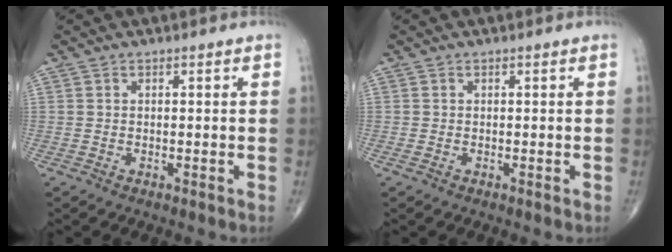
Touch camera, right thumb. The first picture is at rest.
{"total": 0.5, "force": [-0.1, 0.3, 0.4], "torque": [-0.011, 0.000, -0.001]}